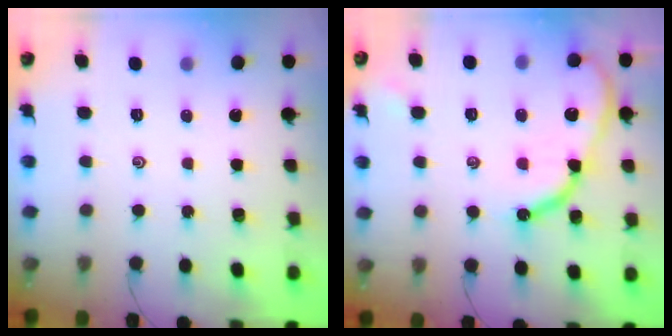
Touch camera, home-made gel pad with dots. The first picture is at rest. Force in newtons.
{"total": 12.1, "press": 12.1, "slide": 1.1}